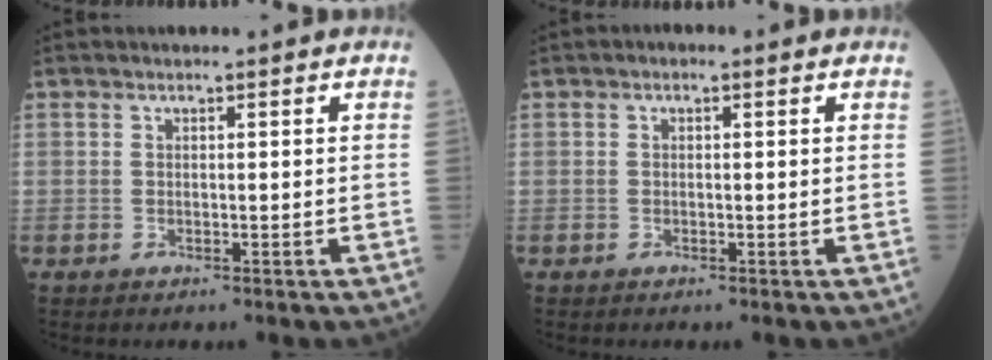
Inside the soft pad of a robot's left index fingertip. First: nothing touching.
{"total": 0.6, "force": [0.1, 0.3, 0.5], "torque": [-0.011, 0.000, -0.004]}